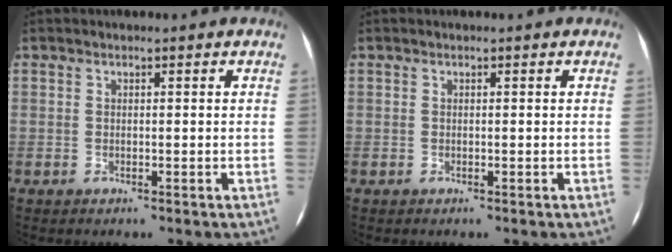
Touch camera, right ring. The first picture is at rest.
{"total": 0.0}